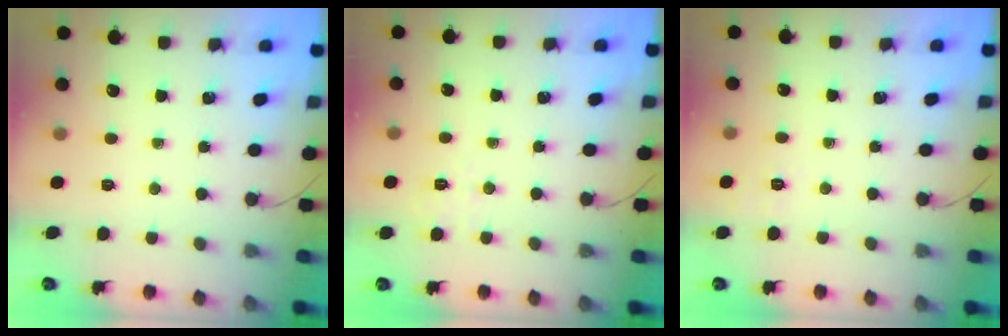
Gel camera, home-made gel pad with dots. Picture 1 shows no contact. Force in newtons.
{"total": 2.2, "press": 1.5, "slide": 1.5}
{"total": 2.1, "press": 1.2, "slide": 1.8}